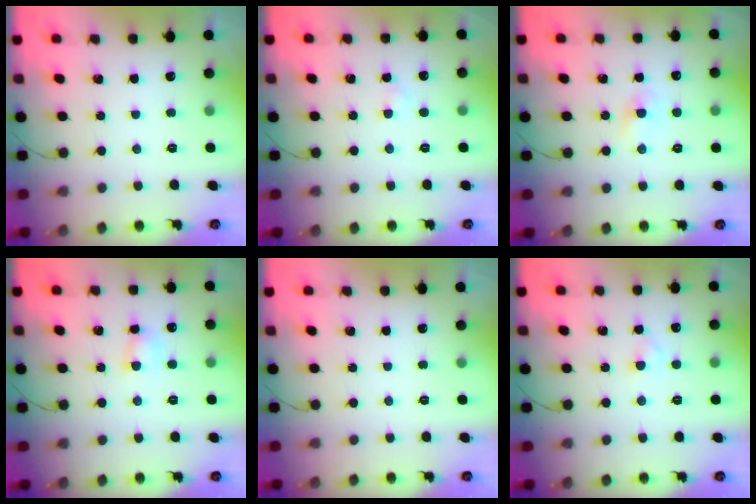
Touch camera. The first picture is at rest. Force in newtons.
{"total": 1.3, "press": 1.1, "slide": 0.7}
{"total": 1.2, "press": 1.0, "slide": 0.7}
{"total": 4.0, "press": 3.9, "slide": 1.1}
{"total": 0.0}
{"total": 2.1, "press": 1.9, "slide": 0.9}